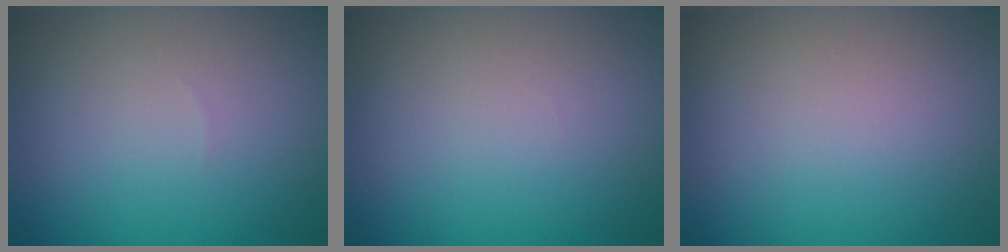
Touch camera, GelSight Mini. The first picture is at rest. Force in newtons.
{"total": 0.0}
{"total": 0.0}